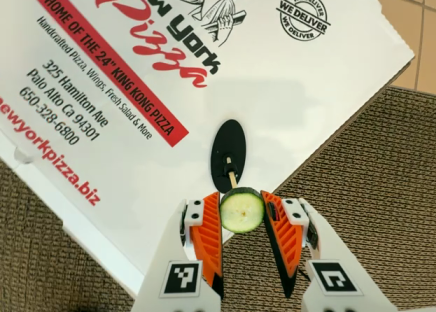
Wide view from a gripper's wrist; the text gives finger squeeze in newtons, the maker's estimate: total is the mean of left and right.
{"total": 8.0, "left": 8.1, "right": 7.9}